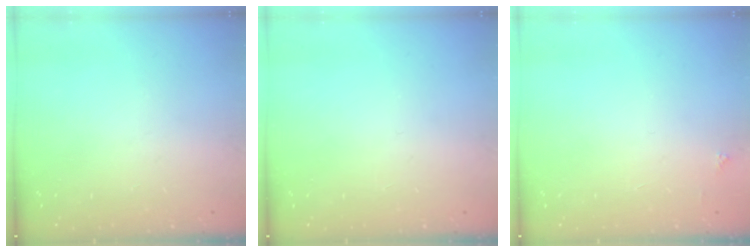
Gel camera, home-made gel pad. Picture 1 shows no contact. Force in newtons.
{"total": 0.0}
{"total": 2.0, "press": 2.0, "slide": 0.3}